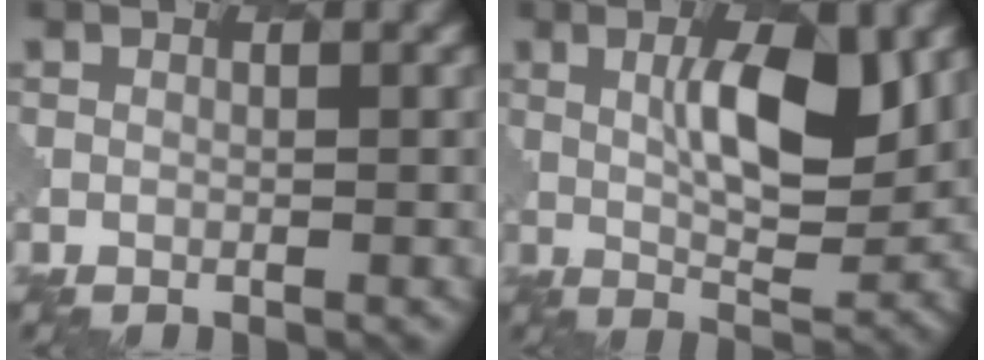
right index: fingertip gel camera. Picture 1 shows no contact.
{"total": 7.8, "force": [2.0, 2.4, 7.2], "torque": [-0.112, -0.007, 0.042]}